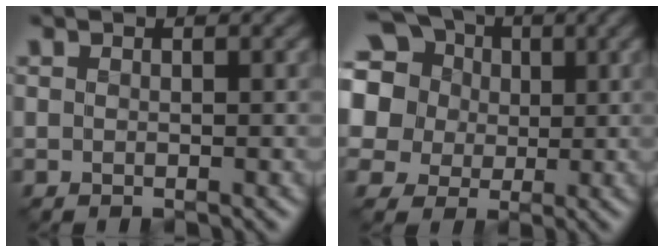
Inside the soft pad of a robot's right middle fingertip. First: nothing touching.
{"total": 14.3, "force": [4.9, 12.2, 5.5], "torque": [-0.168, 0.037, 0.079]}